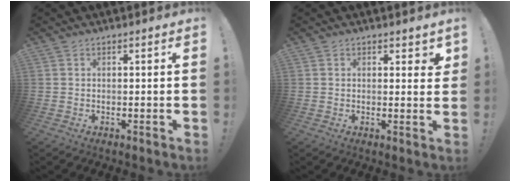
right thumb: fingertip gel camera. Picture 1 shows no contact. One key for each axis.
{"total": 2.3, "fx": 1.6, "fy": 1.3, "fz": 0.9, "tx": -0.004, "ty": -0.007, "tz": 0.027}